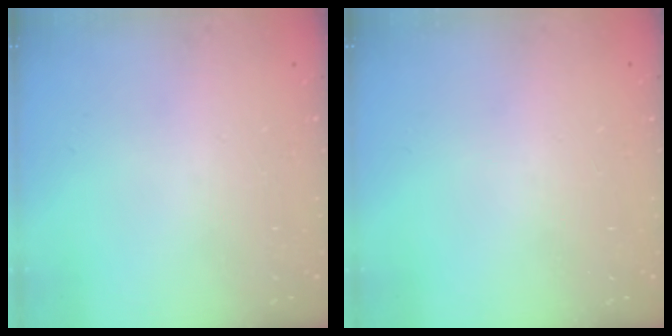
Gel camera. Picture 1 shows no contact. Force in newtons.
{"total": 0.0}